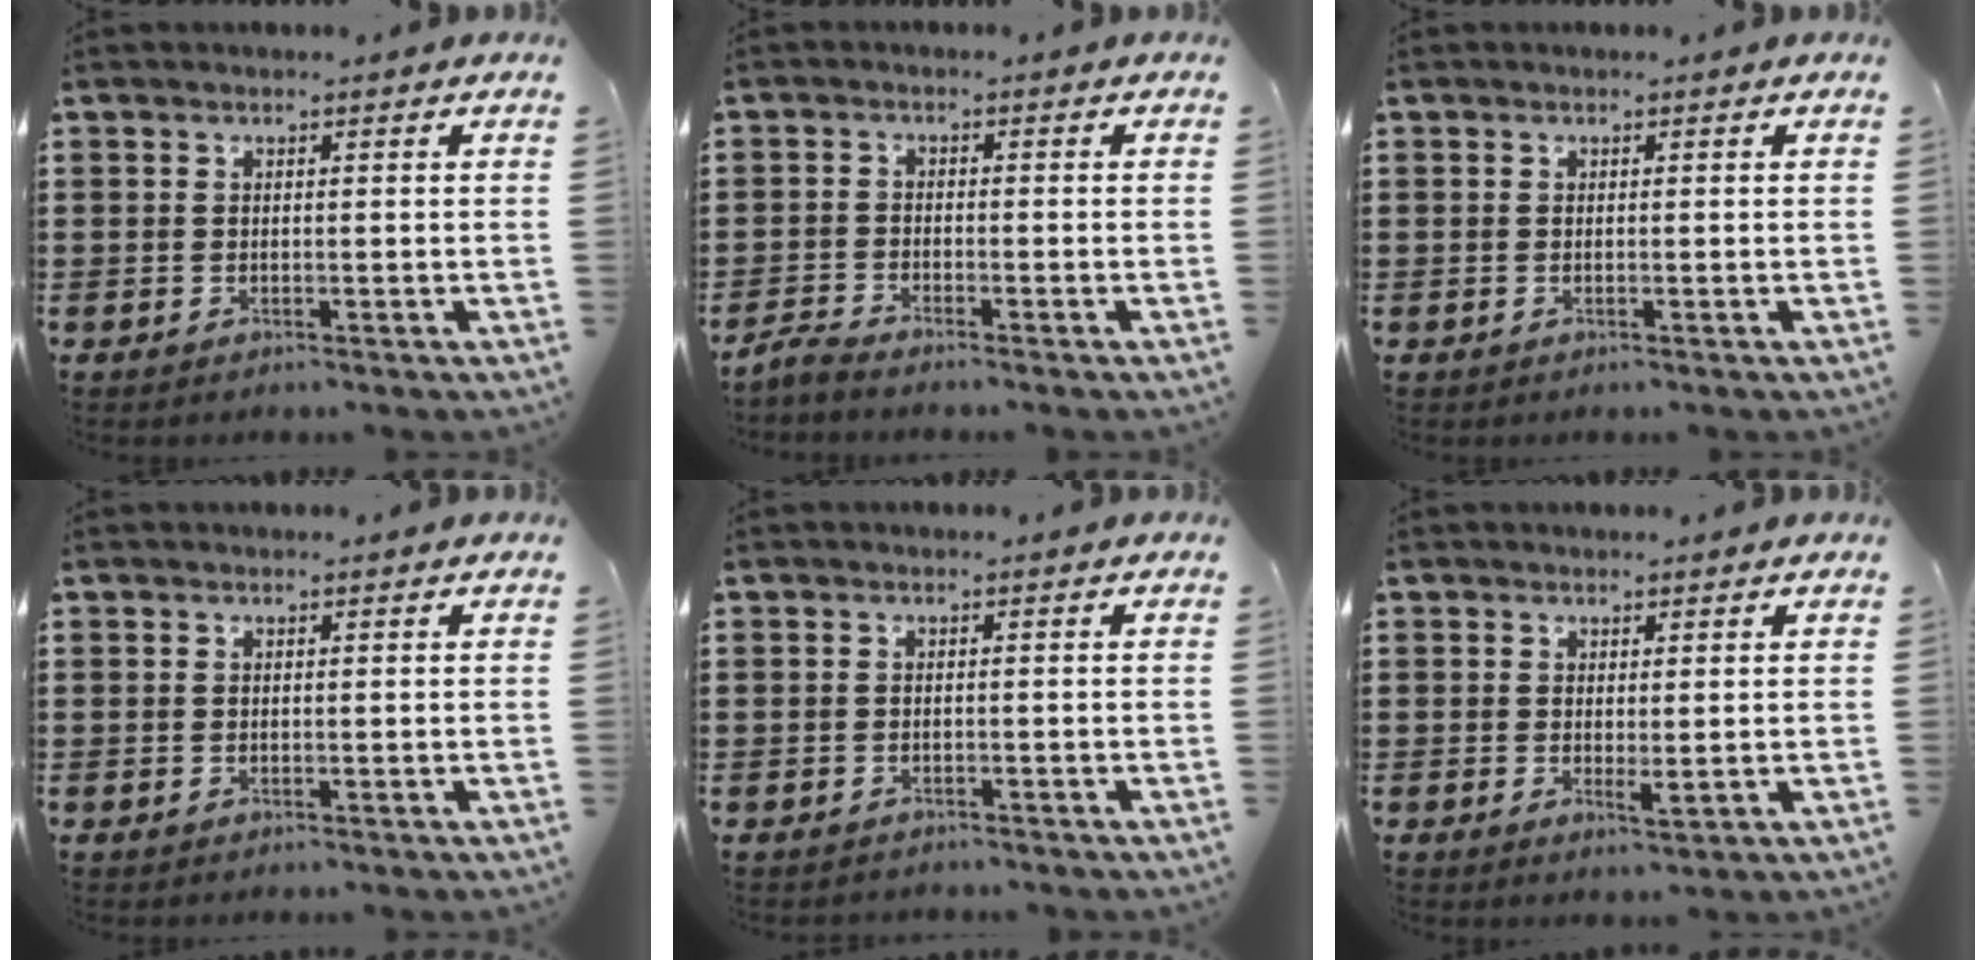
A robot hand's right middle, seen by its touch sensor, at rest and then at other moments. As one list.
[{"total": 2.1, "force": [-2.0, 0.1, 0.6], "torque": [-0.027, -0.002, -0.046]}, {"total": 0.0}, {"total": 0.0}, {"total": 0.8, "force": [-0.8, 0.3, -0.1], "torque": [0.001, 0.003, -0.018]}, {"total": 1.9, "force": [0.3, 0.8, 1.7], "torque": [-0.025, -0.006, 0.006]}]